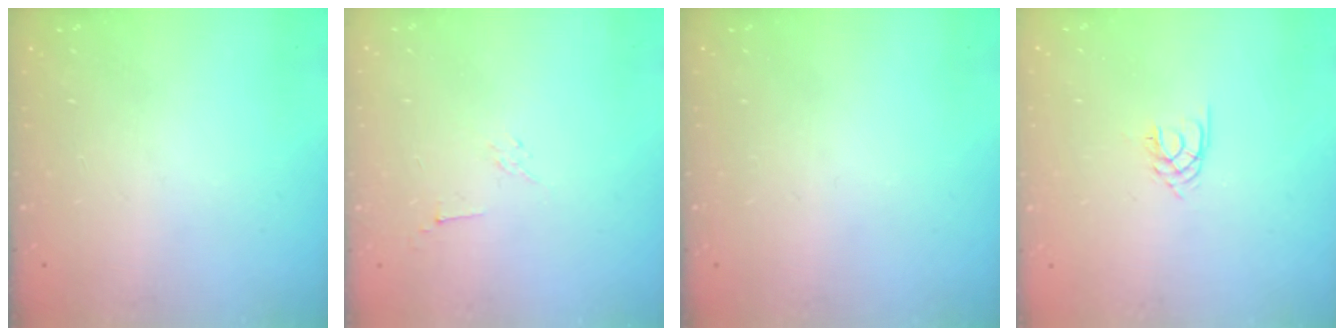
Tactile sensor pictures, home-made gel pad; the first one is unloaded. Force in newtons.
{"total": 2.9, "press": 2.8, "slide": 0.8}
{"total": 0.0}
{"total": 2.1, "press": 2.0, "slide": 0.3}